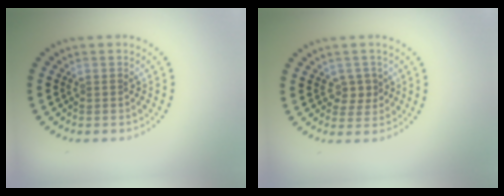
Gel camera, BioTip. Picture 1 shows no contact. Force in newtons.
{"total": 1.7, "press": 1.6, "slide": 0.6}